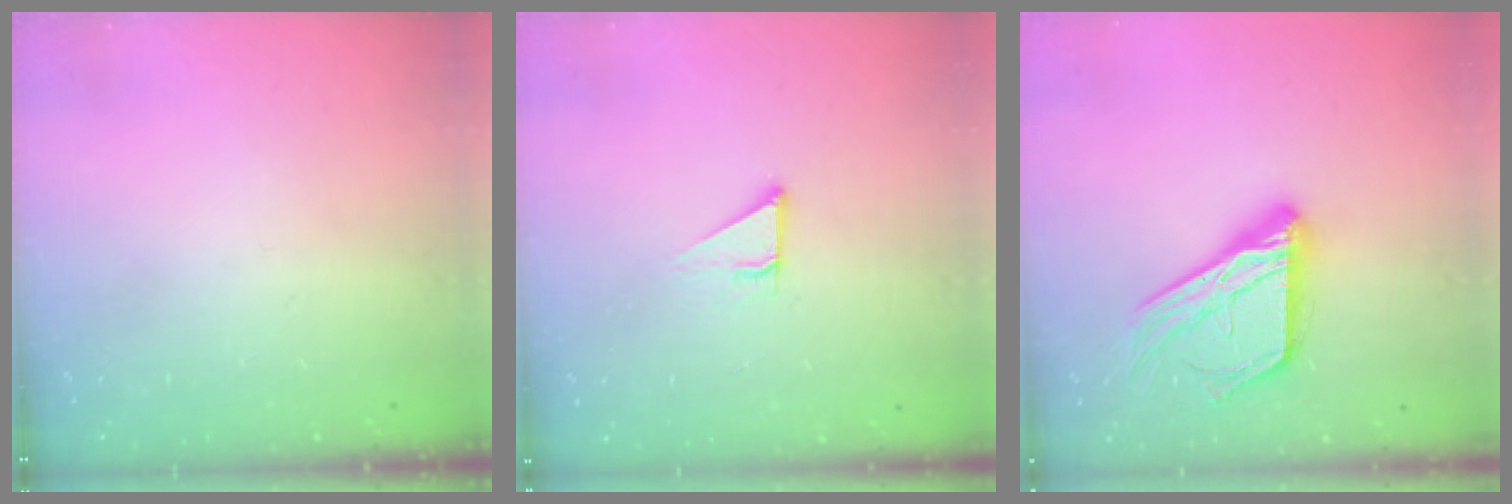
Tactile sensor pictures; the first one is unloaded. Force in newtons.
{"total": 2.9, "press": 2.9, "slide": 0.2}
{"total": 17.9, "press": 17.8, "slide": 1.5}